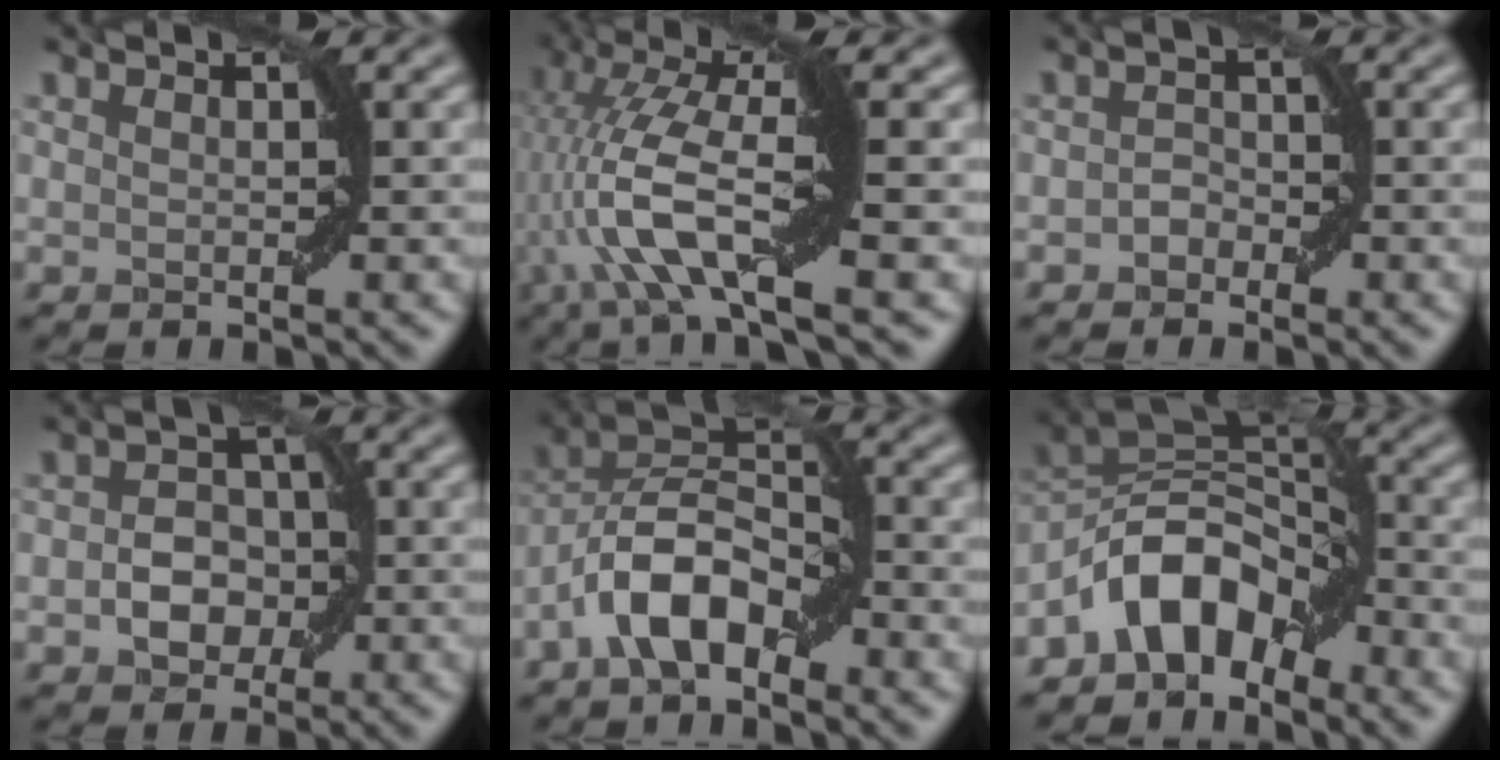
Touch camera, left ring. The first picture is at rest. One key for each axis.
{"total": 9.1, "fx": -2.0, "fy": 2.1, "fz": 8.6, "tx": -0.177, "ty": 0.017, "tz": -0.046}
{"total": 1.4, "fx": -0.8, "fy": 1.0, "fz": 0.4, "tx": -0.006, "ty": 0.006, "tz": -0.016}
{"total": 3.7, "fx": -0.9, "fy": 2.8, "fz": 2.2, "tx": -0.027, "ty": 0.002, "tz": -0.014}
{"total": 6.6, "fx": -3.4, "fy": 3.1, "fz": 4.7, "tx": -0.083, "ty": 0.018, "tz": -0.070}
{"total": 7.1, "fx": -4.3, "fy": 3.9, "fz": 4.1, "tx": -0.054, "ty": 0.014, "tz": -0.091}